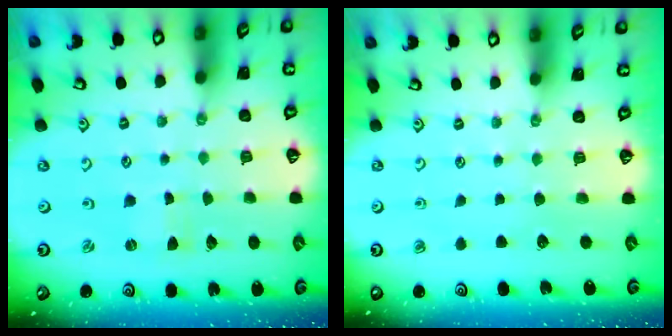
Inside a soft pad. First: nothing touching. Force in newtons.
{"total": 0.0}